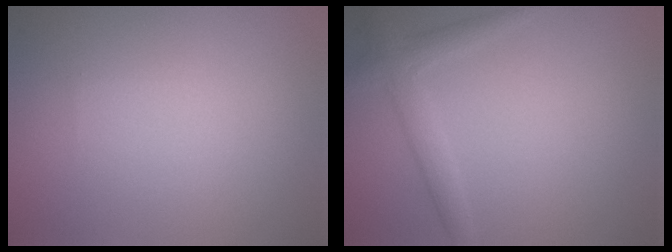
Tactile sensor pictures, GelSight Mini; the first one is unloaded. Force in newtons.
{"total": 2.3, "press": 2.3, "slide": 0.1}